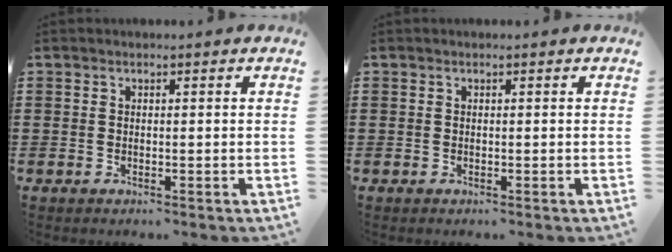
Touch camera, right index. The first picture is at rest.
{"total": 0.0}